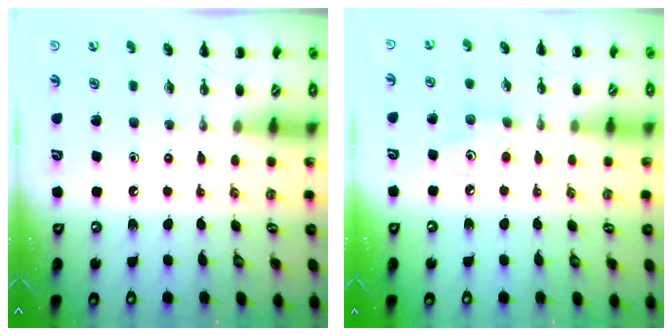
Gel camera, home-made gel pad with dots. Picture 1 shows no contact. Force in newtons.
{"total": 4.3, "press": 4.1, "slide": 1.1}